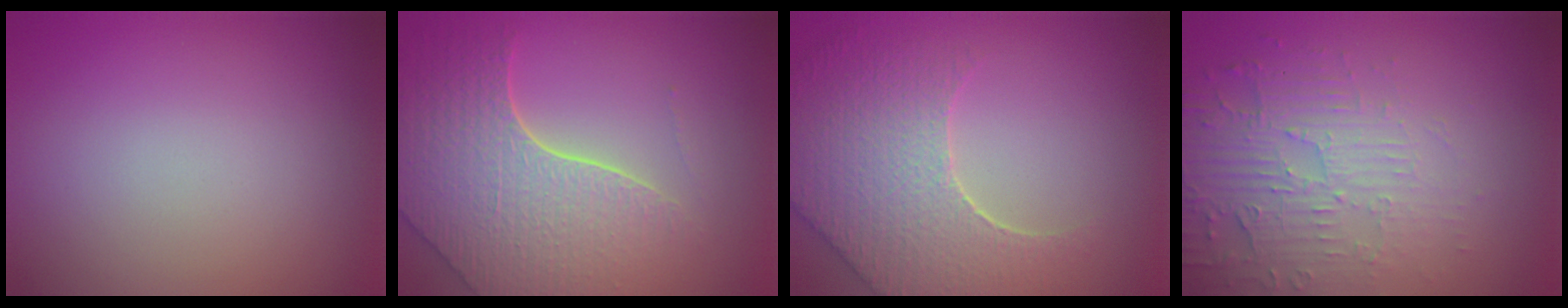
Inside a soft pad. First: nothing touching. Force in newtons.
{"total": 6.8, "press": 5.5, "slide": 3.9}
{"total": 7.4, "press": 5.7, "slide": 4.8}
{"total": 5.2, "press": 3.4, "slide": 4.0}